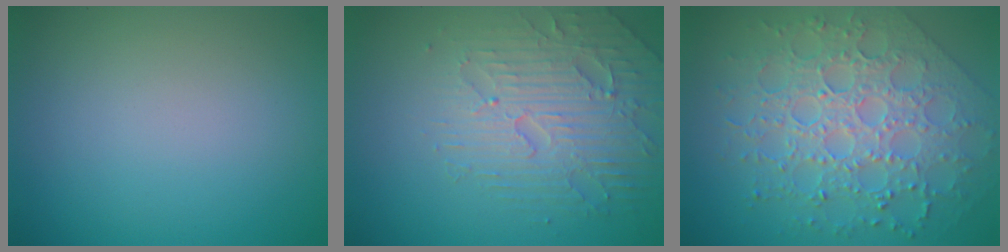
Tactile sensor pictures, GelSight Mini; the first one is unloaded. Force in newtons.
{"total": 4.2, "press": 4.1, "slide": 0.7}
{"total": 8.5, "press": 6.1, "slide": 5.9}